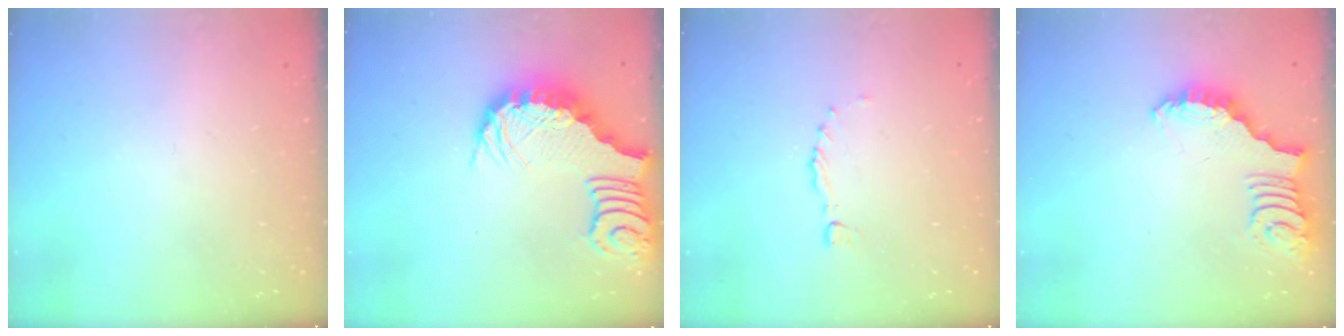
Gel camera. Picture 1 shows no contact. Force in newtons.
{"total": 3.7, "press": 3.6, "slide": 0.7}
{"total": 0.0}
{"total": 2.7, "press": 2.7, "slide": 0.5}